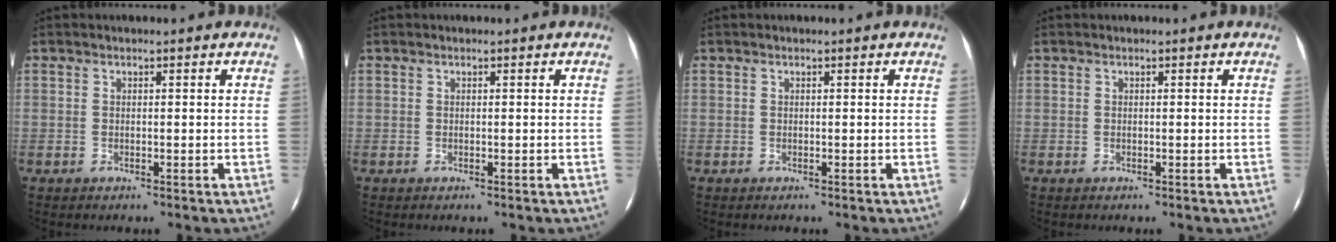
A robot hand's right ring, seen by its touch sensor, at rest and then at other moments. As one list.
[{"total": 0.0}, {"total": 0.0}, {"total": 0.0}]